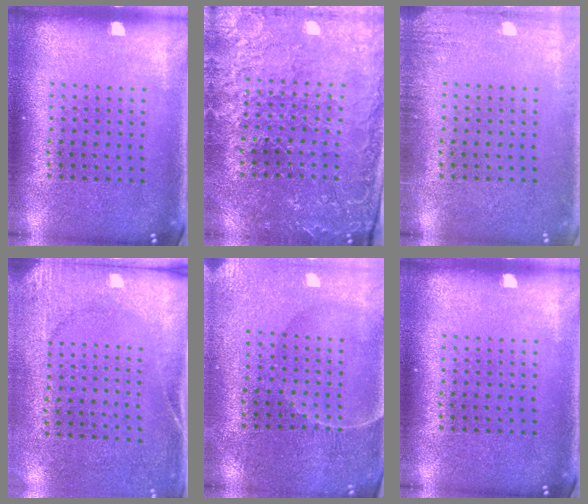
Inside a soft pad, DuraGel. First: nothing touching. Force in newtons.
{"total": 1.7, "press": 1.7, "slide": 0.3}
{"total": 1.6, "press": 1.5, "slide": 0.3}
{"total": 2.6, "press": 2.1, "slide": 1.6}
{"total": 0.7, "press": 0.6, "slide": 0.4}
{"total": 0.0}